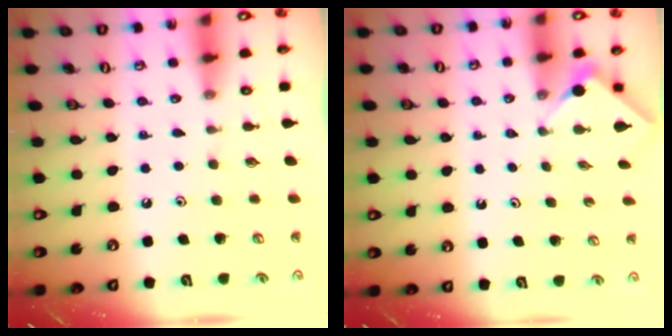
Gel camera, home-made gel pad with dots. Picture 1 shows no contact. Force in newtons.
{"total": 3.0, "press": 3.0, "slide": 0.4}